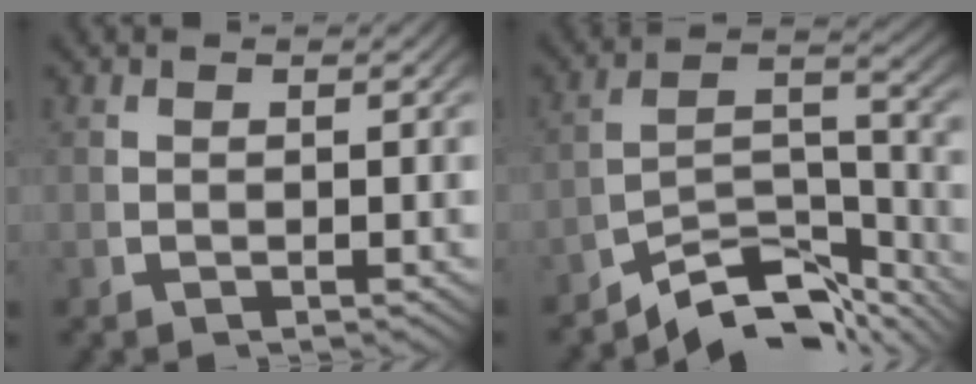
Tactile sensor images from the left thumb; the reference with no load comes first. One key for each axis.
{"total": 9.5, "fx": -5.6, "fy": 4.7, "fz": 6.1, "tx": -0.109, "ty": -0.035, "tz": -0.075}